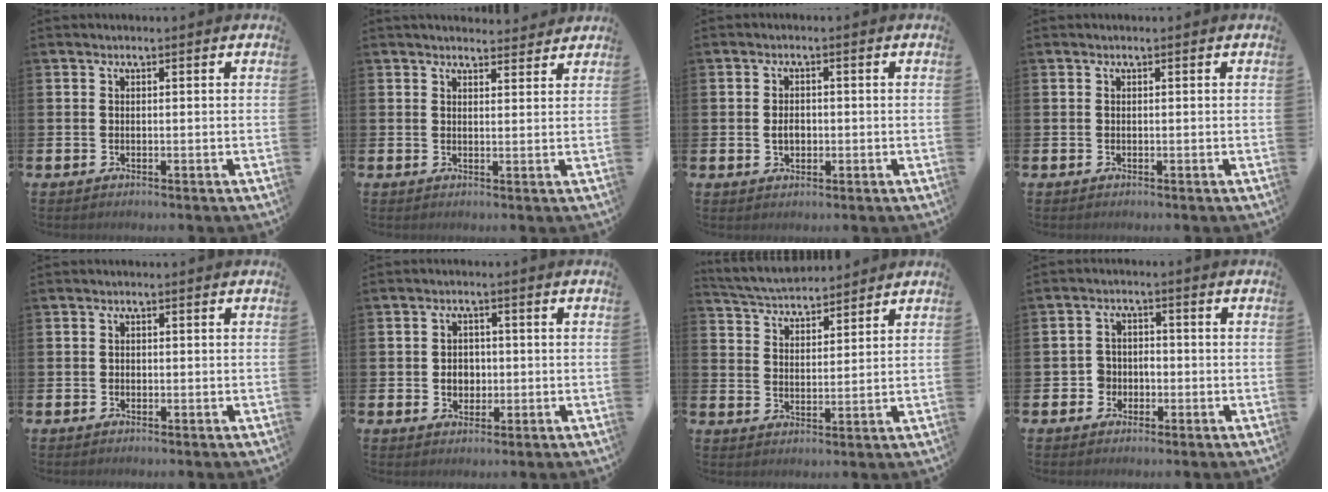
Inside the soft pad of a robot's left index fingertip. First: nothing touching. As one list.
[{"total": 2.8, "force": [2.8, 0.5, 0.1], "torque": [0.008, -0.018, 0.047]}, {"total": 2.2, "force": [-0.2, 1.6, 1.5], "torque": [-0.008, -0.003, -0.012]}, {"total": 0.0}, {"total": 0.5, "force": [-0.2, 0.5, 0.1], "torque": [-0.004, 0.005, -0.005]}, {"total": 2.9, "force": [-0.3, 2.5, 1.3], "torque": [-0.010, 0.000, -0.015]}, {"total": 4.7, "force": [4.6, 0.9, 0.4], "torque": [-0.026, -0.028, 0.081]}, {"total": 3.1, "force": [-1.4, 2.7, 0.4], "torque": [-0.010, 0.005, -0.034]}]